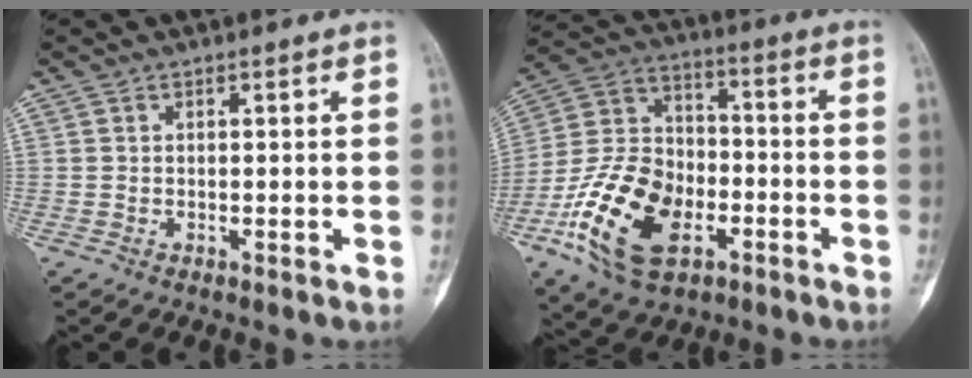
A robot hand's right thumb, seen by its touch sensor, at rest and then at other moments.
{"total": 20.0, "force": [-7.9, 12.0, 13.8], "torque": [-0.246, 0.042, -0.142]}